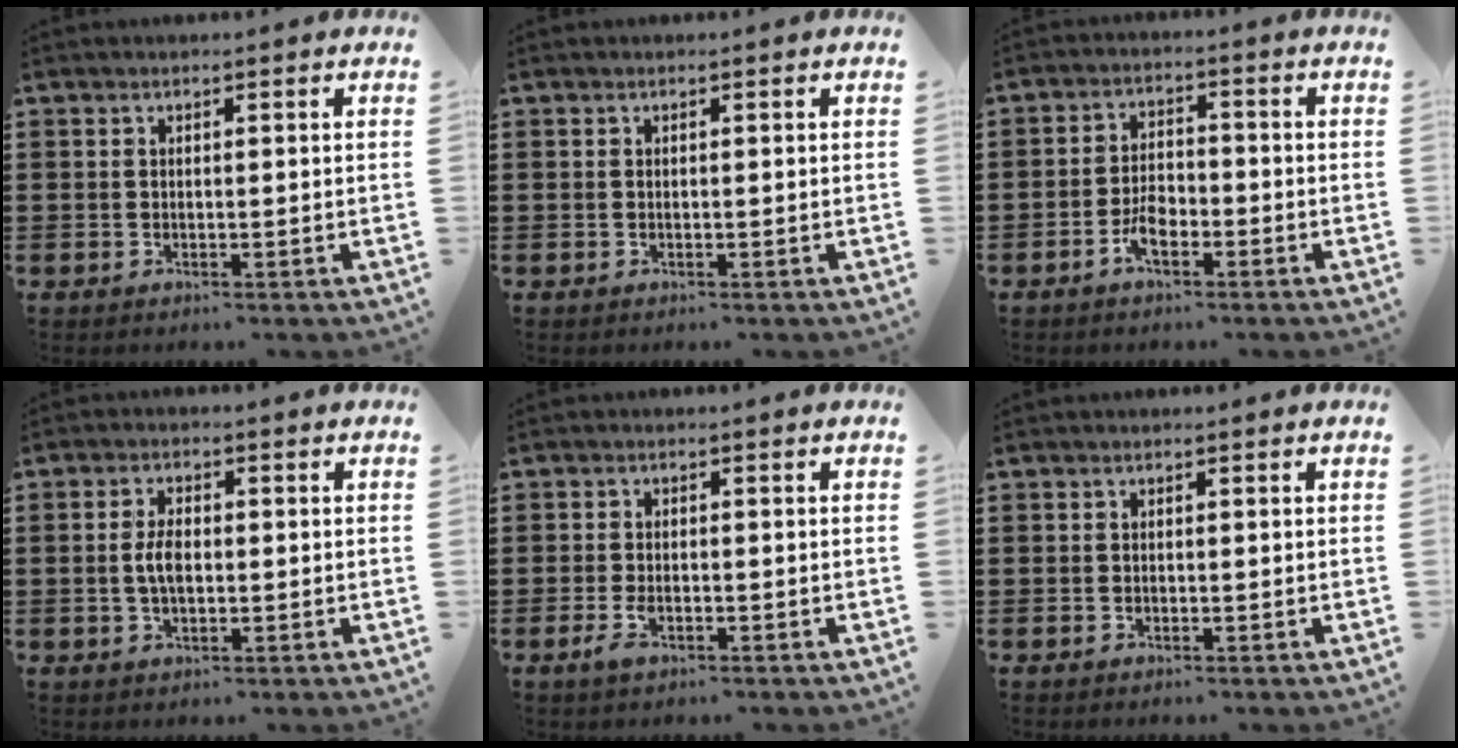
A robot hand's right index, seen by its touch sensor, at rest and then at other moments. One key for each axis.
{"total": 0.0}
{"total": 4.3, "fx": -2.2, "fy": 1.8, "fz": 3.1, "tx": -0.074, "ty": -0.002, "tz": -0.046}
{"total": 3.9, "fx": -0.1, "fy": 1.9, "fz": 3.4, "tx": -0.073, "ty": 0.003, "tz": -0.005}
{"total": 2.5, "fx": -1.1, "fy": 1.0, "fz": 2.0, "tx": -0.053, "ty": -0.011, "tz": -0.023}
{"total": 0.0}